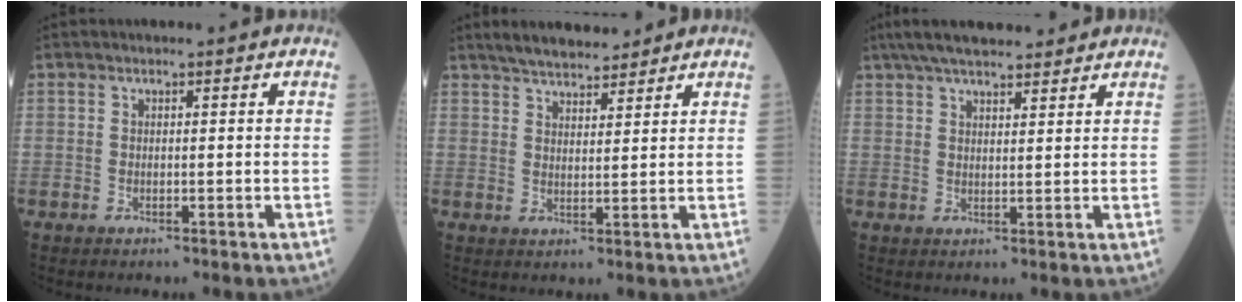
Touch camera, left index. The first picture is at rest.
{"total": 6.7, "force": [6.1, 1.5, 2.4], "torque": [-0.040, 0.017, 0.105]}
{"total": 10.4, "force": [8.7, 2.3, 5.2], "torque": [-0.081, 0.034, 0.136]}